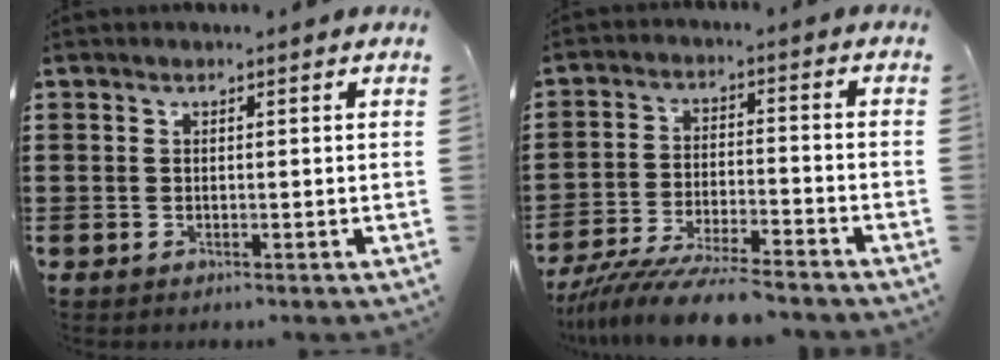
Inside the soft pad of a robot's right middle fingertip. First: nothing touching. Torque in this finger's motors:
{"motor_torque": [1.77, -0.16, 0.51, 0.21]}